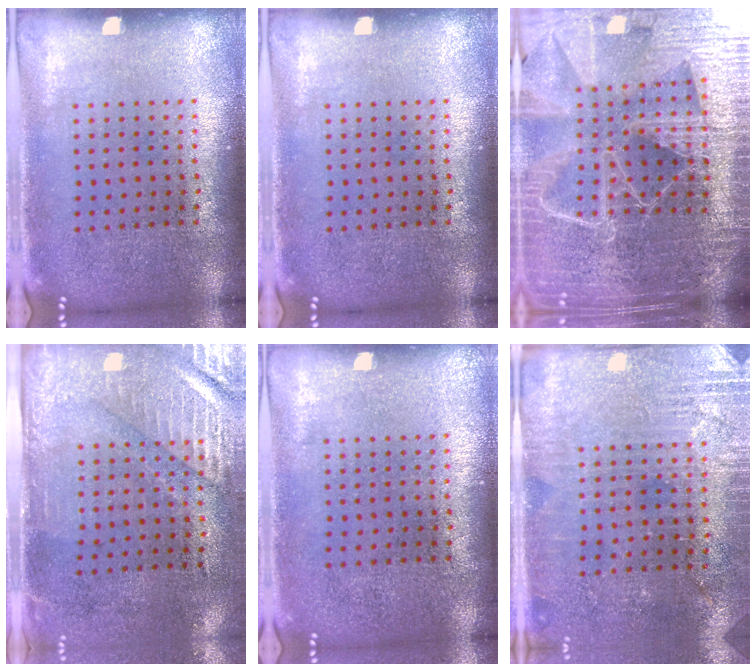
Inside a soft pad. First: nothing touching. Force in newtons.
{"total": 0.0}
{"total": 6.3, "press": 5.5, "slide": 3.1}
{"total": 2.8, "press": 2.4, "slide": 1.4}
{"total": 0.0}
{"total": 2.8, "press": 2.7, "slide": 0.7}